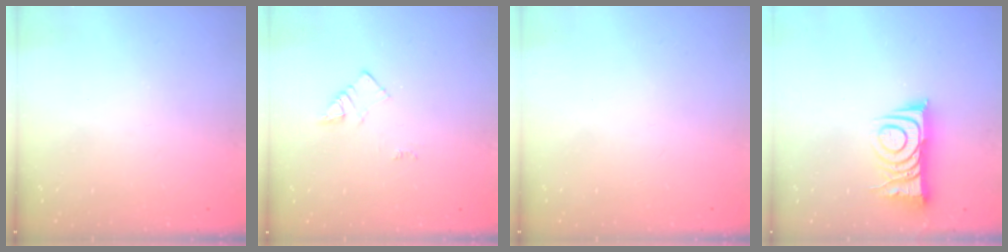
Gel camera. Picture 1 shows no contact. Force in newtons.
{"total": 2.3, "press": 2.3, "slide": 0.3}
{"total": 1.7, "press": 1.6, "slide": 0.1}
{"total": 9.4, "press": 9.4, "slide": 0.6}